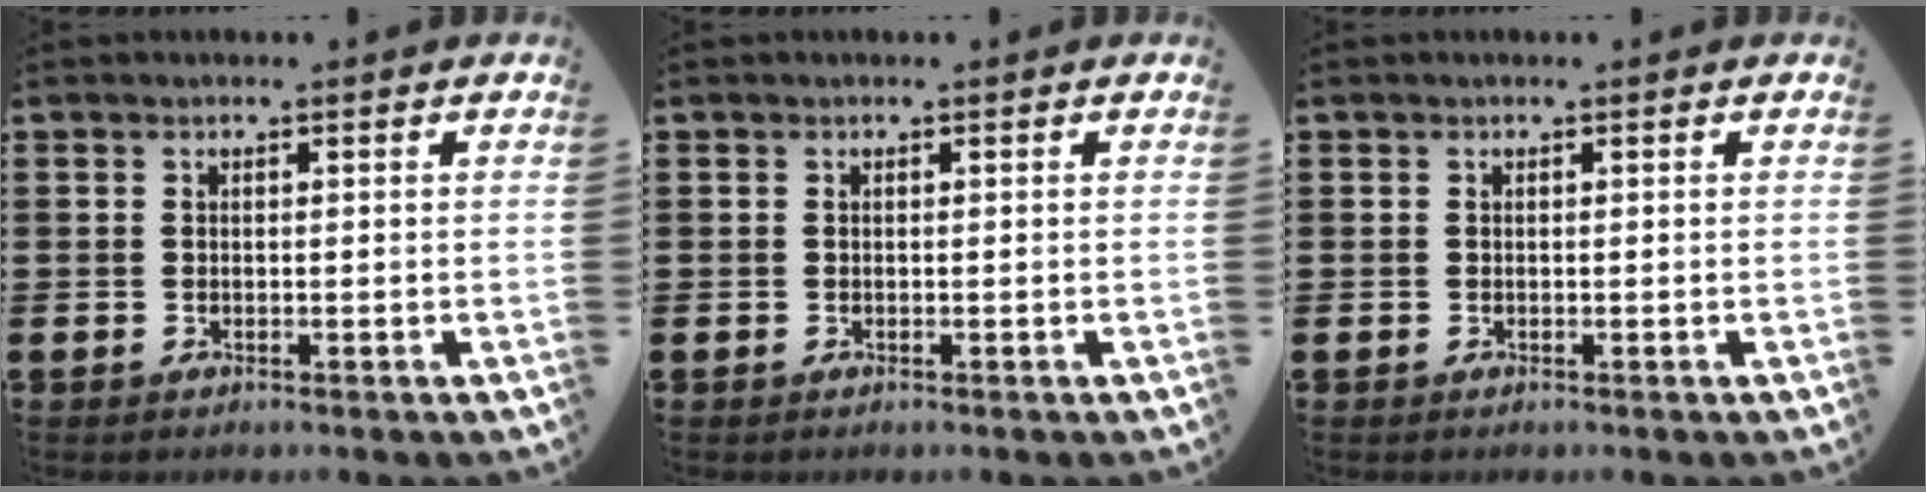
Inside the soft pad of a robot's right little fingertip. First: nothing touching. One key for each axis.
{"total": 0.0}
{"total": 0.0}